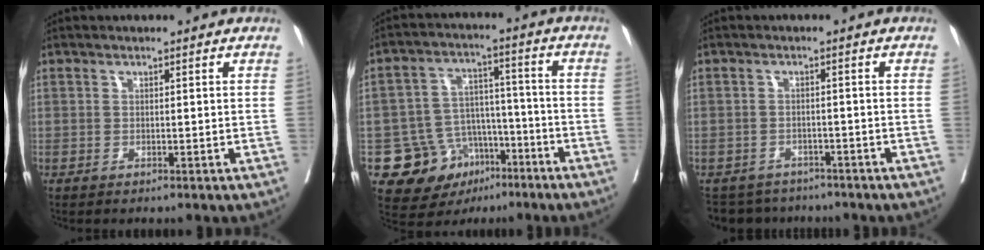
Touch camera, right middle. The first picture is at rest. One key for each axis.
{"total": 11.4, "fx": -6.1, "fy": 8.8, "fz": 4.0, "tx": -0.057, "ty": 0.039, "tz": -0.088}
{"total": 6.7, "fx": -6.1, "fy": 2.8, "fz": 0.1, "tx": 0.003, "ty": 0.002, "tz": -0.090}